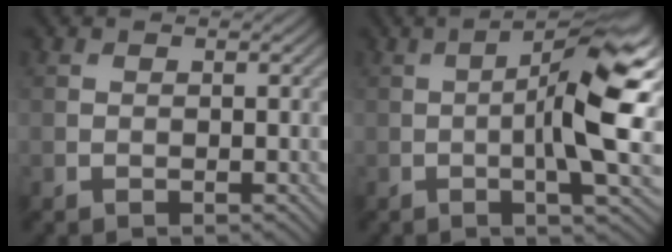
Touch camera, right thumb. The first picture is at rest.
{"total": 12.2, "force": [-0.2, 3.2, 11.7], "torque": [-0.181, 0.006, -0.001]}